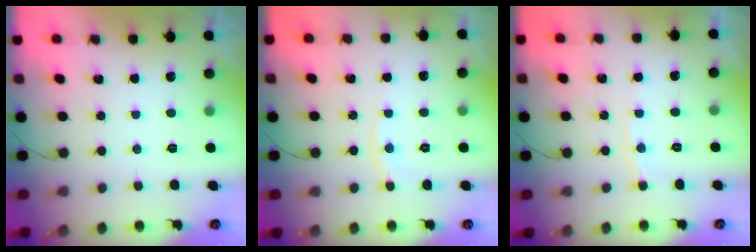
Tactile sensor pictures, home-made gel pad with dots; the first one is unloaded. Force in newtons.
{"total": 5.4, "press": 5.4, "slide": 0.6}
{"total": 4.7, "press": 4.7, "slide": 0.3}